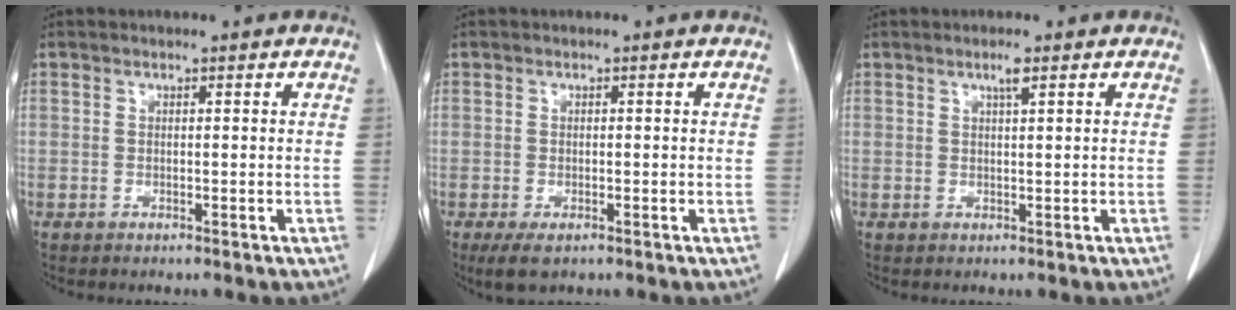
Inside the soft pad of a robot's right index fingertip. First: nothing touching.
{"total": 2.8, "force": [-1.4, 1.4, 2.0], "torque": [-0.043, -0.005, -0.019]}
{"total": 1.6, "force": [1.0, -0.1, 1.3], "torque": [-0.024, 0.001, 0.016]}